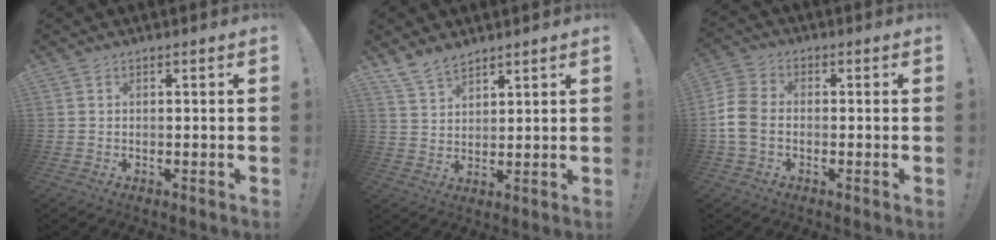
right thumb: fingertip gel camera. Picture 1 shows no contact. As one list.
[{"total": 6.7, "force": [5.7, 2.7, 2.2], "torque": [-0.051, -0.031, 0.113]}, {"total": 9.1, "force": [-2.0, 6.6, 6.0], "torque": [-0.136, 0.017, -0.032]}]